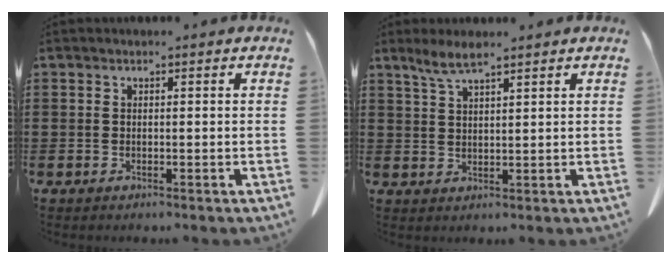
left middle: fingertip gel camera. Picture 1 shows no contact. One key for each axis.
{"total": 3.6, "fx": 2.6, "fy": 0.5, "fz": 2.5, "tx": -0.055, "ty": 0.002, "tz": 0.046}